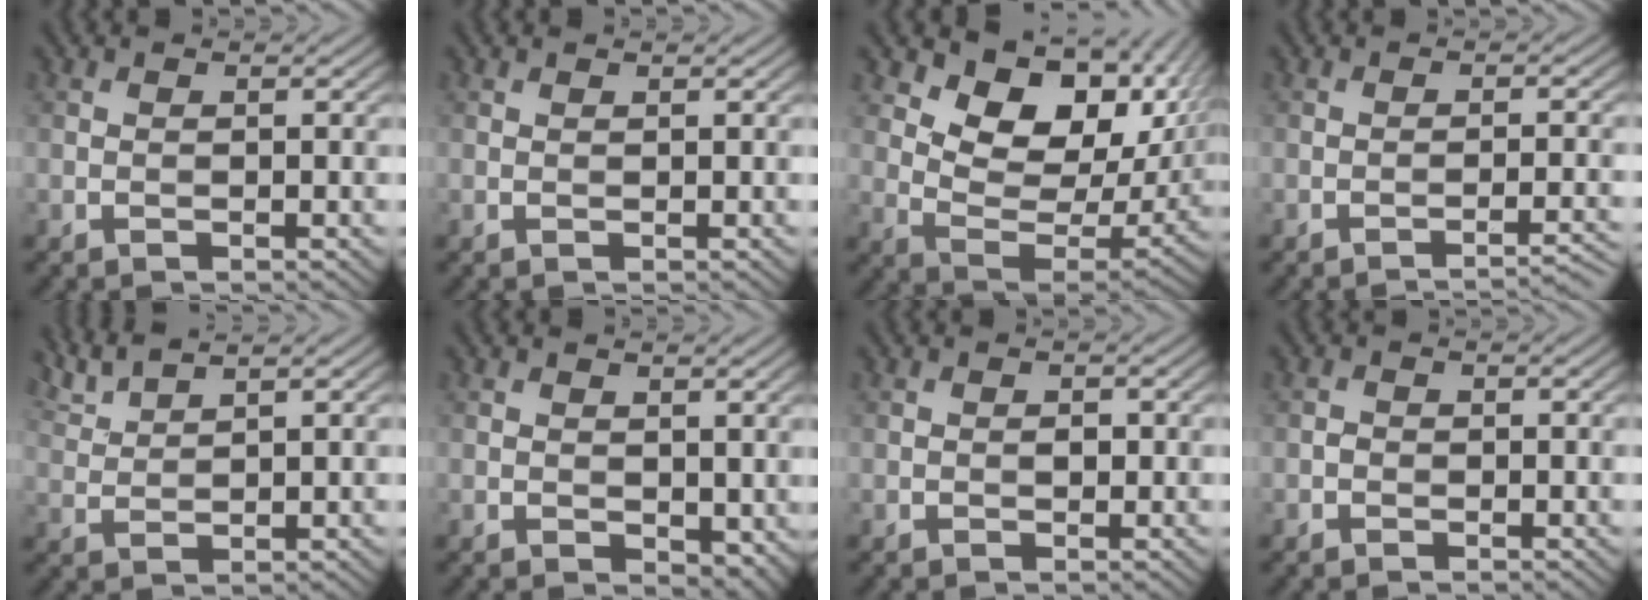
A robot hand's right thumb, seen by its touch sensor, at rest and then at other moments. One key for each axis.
{"total": 0.0}
{"total": 13.6, "fx": 6.4, "fy": 7.9, "fz": 9.0, "tx": -0.155, "ty": -0.006, "tz": 0.111}
{"total": 3.1, "fx": -2.2, "fy": 0.3, "fz": 2.2, "tx": -0.025, "ty": 0.011, "tz": -0.043}
{"total": 3.8, "fx": 3.3, "fy": 0.5, "fz": 1.9, "tx": -0.040, "ty": 0.009, "tz": 0.073}
{"total": 2.3, "fx": 0.7, "fy": 1.5, "fz": 1.6, "tx": -0.031, "ty": -0.009, "tz": 0.018}
{"total": 0.7, "fx": -0.1, "fy": 0.5, "fz": 0.6, "tx": -0.008, "ty": -0.001, "tz": -0.002}
{"total": 0.7, "fx": -0.4, "fy": 0.6, "fz": 0.2, "tx": -0.004, "ty": -0.001, "tz": -0.009}